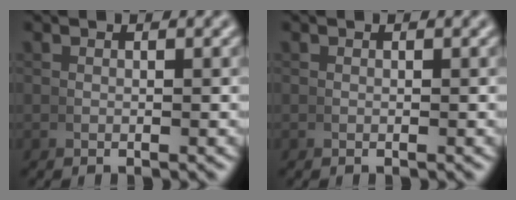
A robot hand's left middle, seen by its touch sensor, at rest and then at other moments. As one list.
[{"total": 0.0}]